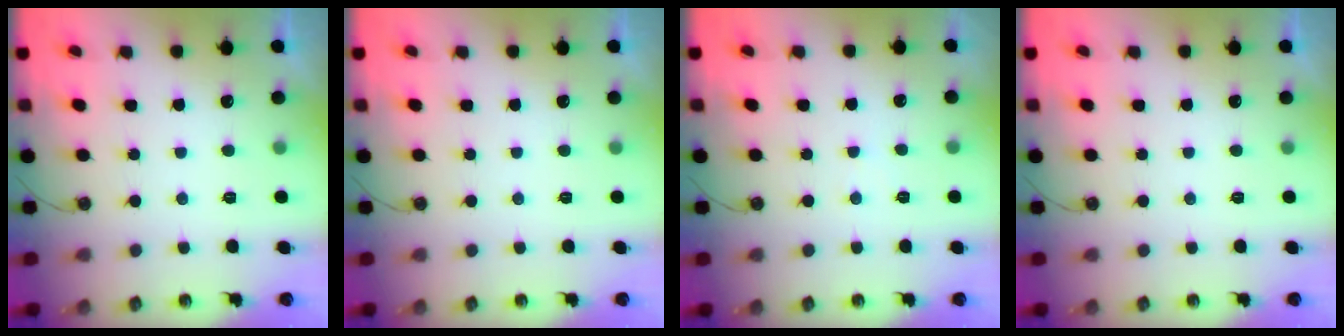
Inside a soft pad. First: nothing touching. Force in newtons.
{"total": 0.0}
{"total": 2.9, "press": 2.9, "slide": 0.5}
{"total": 0.0}